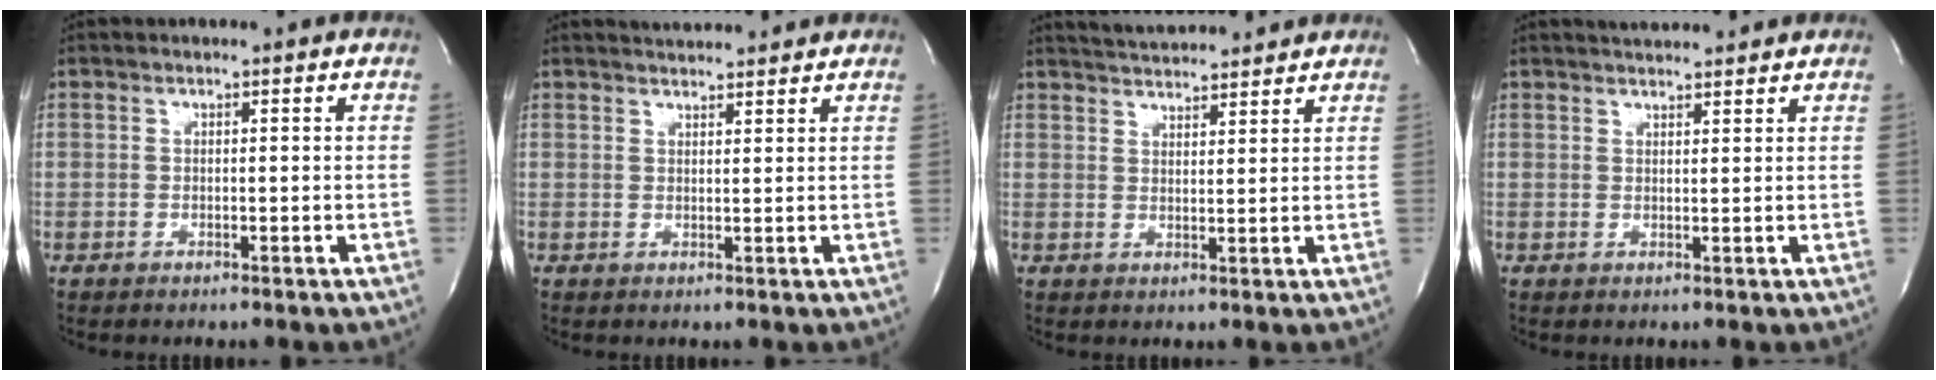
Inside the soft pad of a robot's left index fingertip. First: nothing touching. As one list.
[{"total": 4.9, "force": [4.8, 0.7, 1.1], "torque": [-0.022, 0.021, 0.066]}, {"total": 8.6, "force": [8.2, 0.9, 2.4], "torque": [-0.047, 0.021, 0.124]}, {"total": 5.1, "force": [4.8, 0.6, 1.4], "torque": [-0.026, 0.023, 0.066]}]